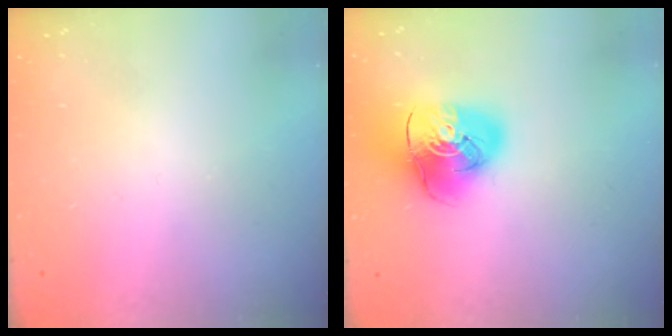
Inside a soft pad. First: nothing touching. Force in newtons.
{"total": 13.9, "press": 13.8, "slide": 1.7}